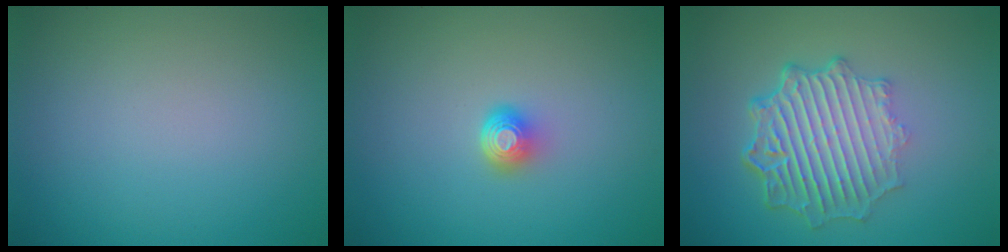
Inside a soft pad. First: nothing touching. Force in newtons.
{"total": 2.0, "press": 1.3, "slide": 1.5}
{"total": 7.0, "press": 5.1, "slide": 4.8}